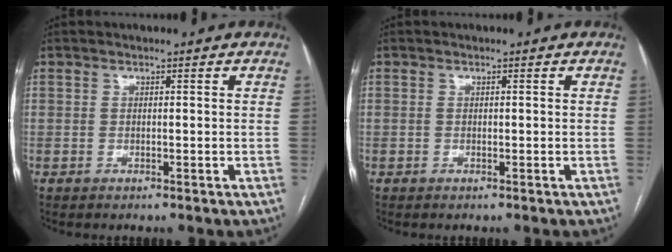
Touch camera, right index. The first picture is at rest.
{"total": 0.0}